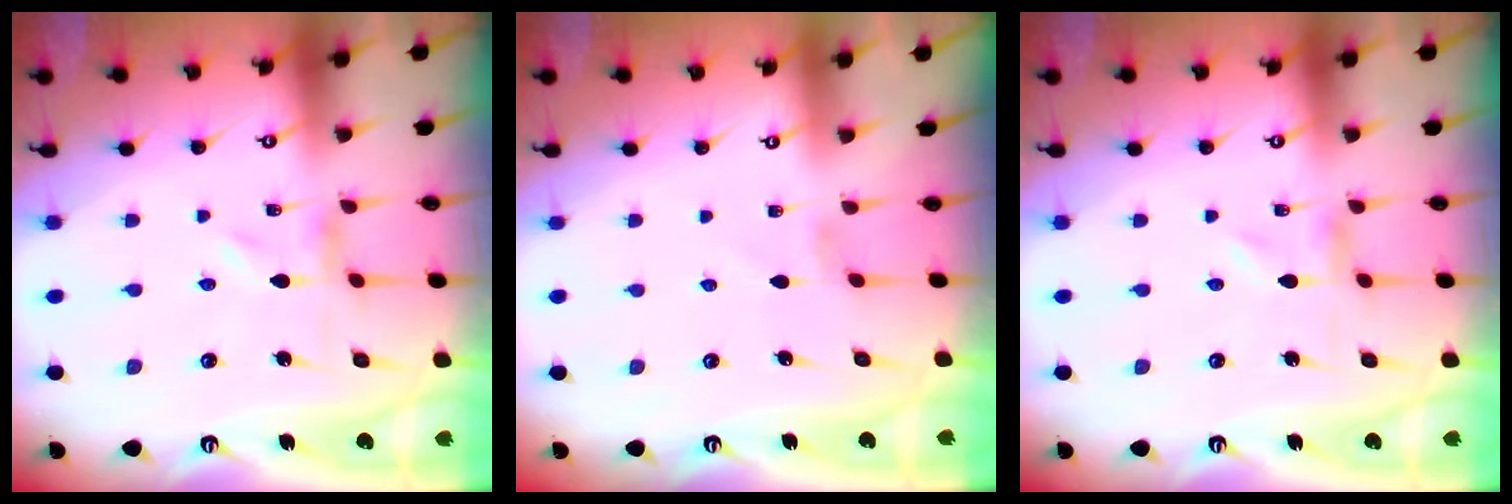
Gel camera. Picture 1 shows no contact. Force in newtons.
{"total": 0.0}
{"total": 0.0}